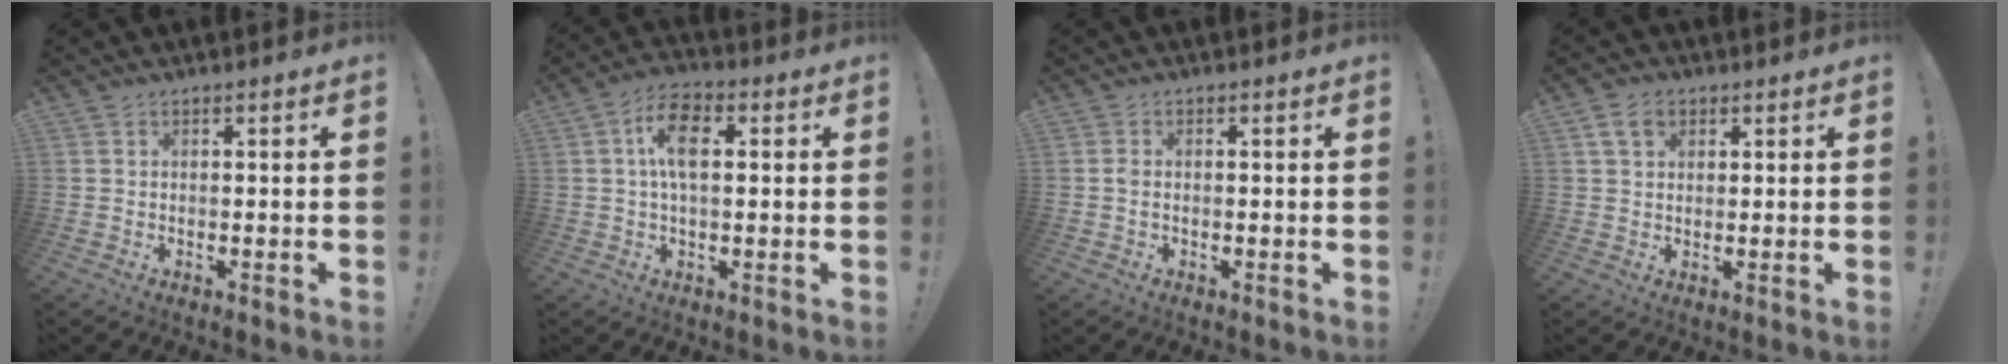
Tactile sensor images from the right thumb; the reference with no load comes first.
{"total": 9.2, "force": [1.5, 4.9, 7.6], "torque": [-0.130, 0.007, 0.026]}
{"total": 1.2, "force": [-0.1, 0.6, 1.0], "torque": [-0.026, 0.007, -0.001]}
{"total": 5.4, "force": [2.5, 3.8, 2.9], "torque": [-0.050, 0.002, 0.047]}